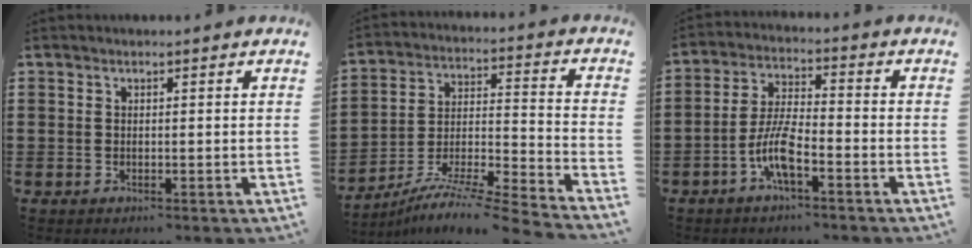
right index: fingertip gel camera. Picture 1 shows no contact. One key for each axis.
{"total": 8.4, "fx": -7.5, "fy": -0.2, "fz": 3.8, "tx": -0.060, "ty": -0.001, "tz": -0.152}
{"total": 7.1, "fx": -3.7, "fy": 1.9, "fz": 5.8, "tx": -0.135, "ty": -0.006, "tz": -0.074}